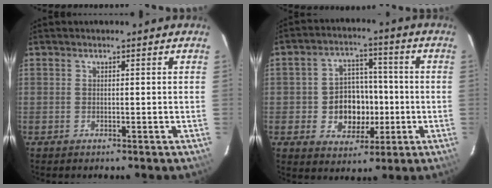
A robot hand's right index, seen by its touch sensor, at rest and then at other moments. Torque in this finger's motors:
{"motor_torque": [0.17, 0.07, 0.12, 0.02]}